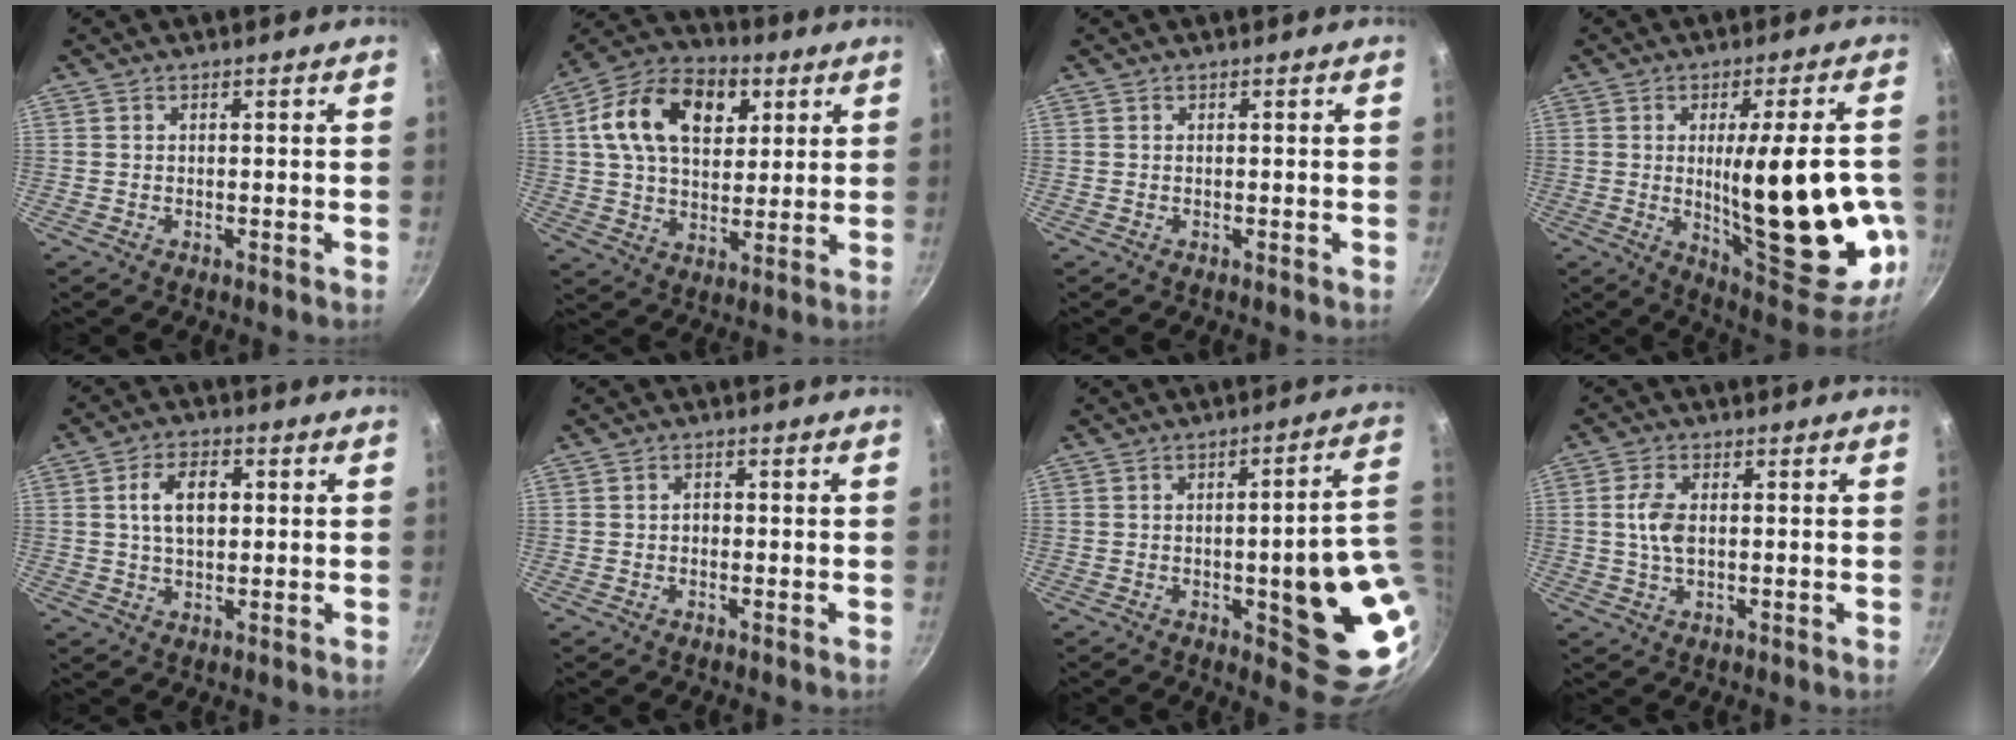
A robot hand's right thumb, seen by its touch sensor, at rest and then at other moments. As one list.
[{"total": 18.2, "force": [5.8, 12.0, 12.3], "torque": [-0.182, 0.005, 0.086]}, {"total": 0.0}, {"total": 25.4, "force": [-2.9, 7.8, 24.0], "torque": [-0.306, -0.018, -0.020]}, {"total": 7.8, "force": [1.3, 4.7, 6.0], "torque": [-0.086, 0.009, 0.020]}, {"total": 1.2, "force": [-0.2, 1.0, 0.7], "torque": [-0.010, 0.005, -0.005]}, {"total": 18.7, "force": [-1.8, 5.8, 17.6], "torque": [-0.168, 0.000, -0.020]}, {"total": 5.1, "force": [0.3, 2.8, 4.2], "torque": [-0.083, 0.006, 0.004]}]